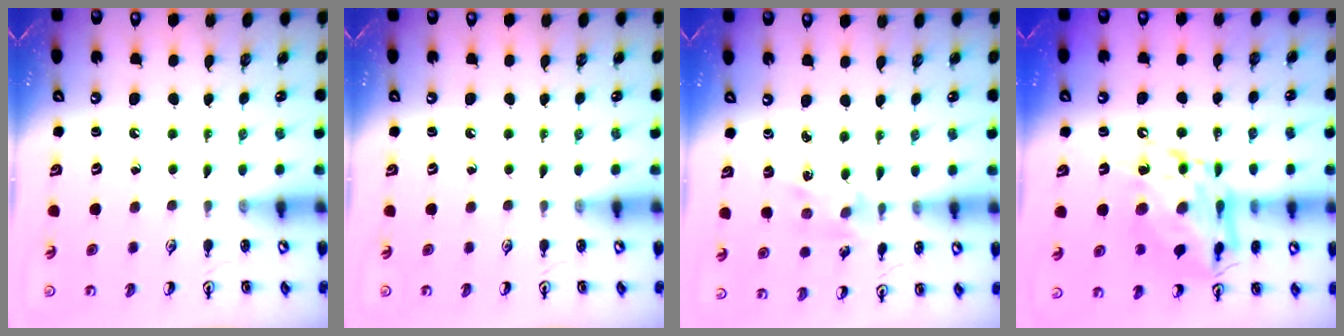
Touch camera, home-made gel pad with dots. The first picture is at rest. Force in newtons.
{"total": 0.0}
{"total": 1.2, "press": 1.2, "slide": 0.2}
{"total": 15.9, "press": 15.8, "slide": 1.2}